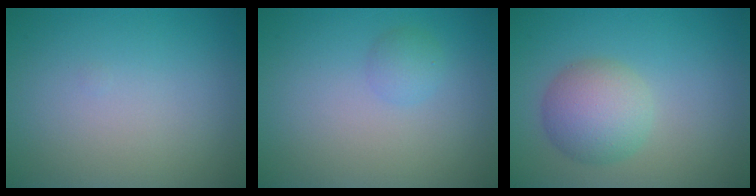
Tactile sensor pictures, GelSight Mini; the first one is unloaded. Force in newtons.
{"total": 1.2, "press": 1.2, "slide": 0.1}
{"total": 4.4, "press": 4.4, "slide": 0.0}